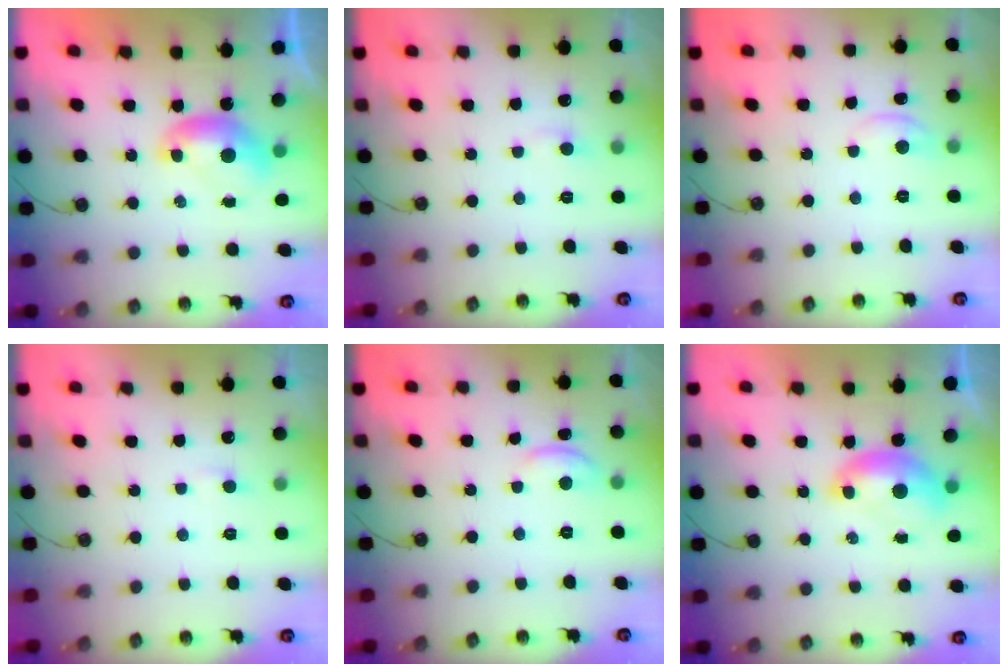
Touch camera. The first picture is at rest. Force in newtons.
{"total": 0.9, "press": 0.8, "slide": 0.4}
{"total": 0.9, "press": 0.8, "slide": 0.4}
{"total": 2.4, "press": 2.3, "slide": 0.4}
{"total": 1.4, "press": 1.3, "slide": 0.5}
{"total": 1.5, "press": 1.4, "slide": 0.6}